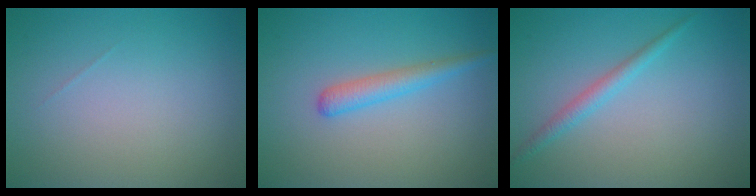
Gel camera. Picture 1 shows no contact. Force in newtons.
{"total": 2.2, "press": 2.2, "slide": 0.1}
{"total": 1.6, "press": 1.6, "slide": 0.1}